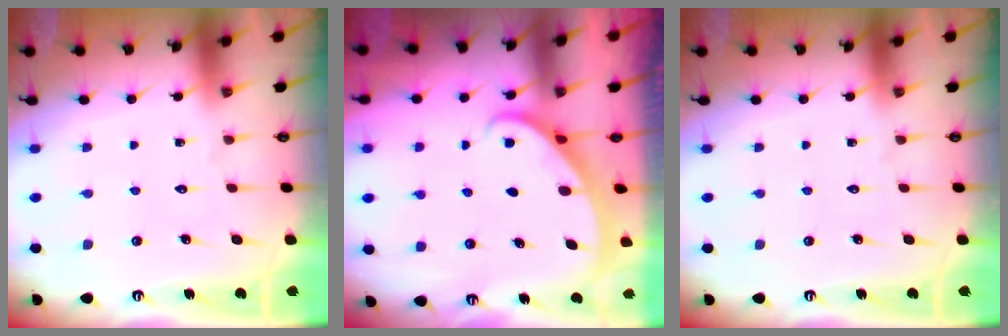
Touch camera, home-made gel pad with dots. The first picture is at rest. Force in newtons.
{"total": 1.7, "press": 1.7, "slide": 0.1}
{"total": 0.0}